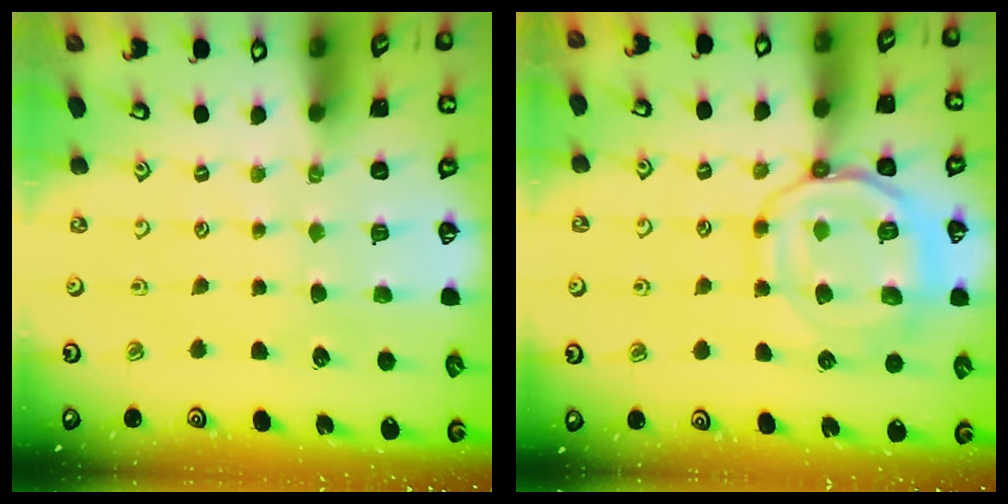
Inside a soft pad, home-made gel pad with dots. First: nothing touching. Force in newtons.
{"total": 13.1, "press": 13.0, "slide": 1.2}